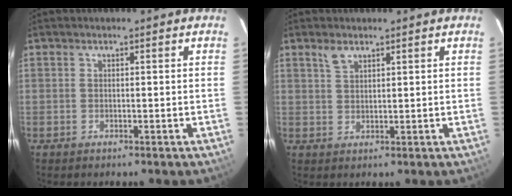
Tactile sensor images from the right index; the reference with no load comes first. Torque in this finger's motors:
{"motor_torque": [0.03, 0.00, 0.02, 0.04]}